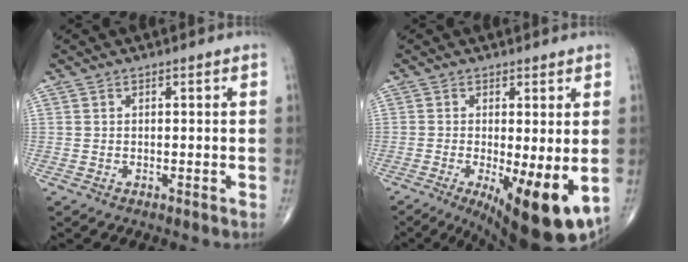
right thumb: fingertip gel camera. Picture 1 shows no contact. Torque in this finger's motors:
{"motor_torque": [2.14, 2.01, 0.89, -0.56, 0.45]}